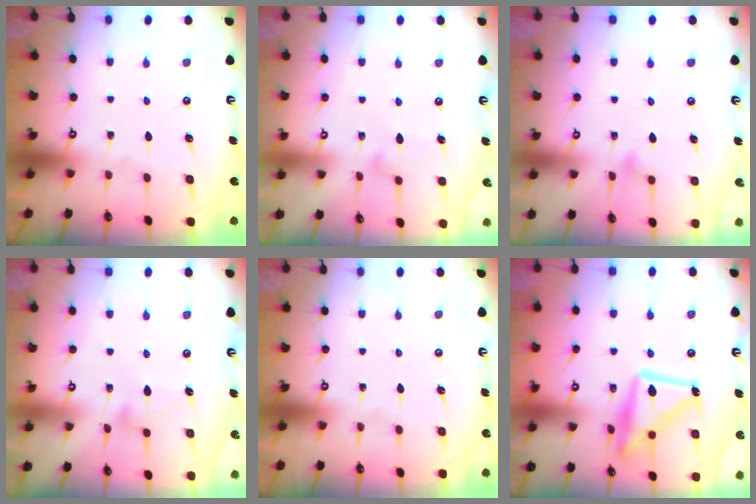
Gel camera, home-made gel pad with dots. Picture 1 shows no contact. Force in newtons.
{"total": 9.3, "press": 9.3, "slide": 0.4}
{"total": 7.9, "press": 7.9, "slide": 0.6}
{"total": 9.6, "press": 9.6, "slide": 0.5}
{"total": 0.0}
{"total": 15.3, "press": 15.3, "slide": 1.2}